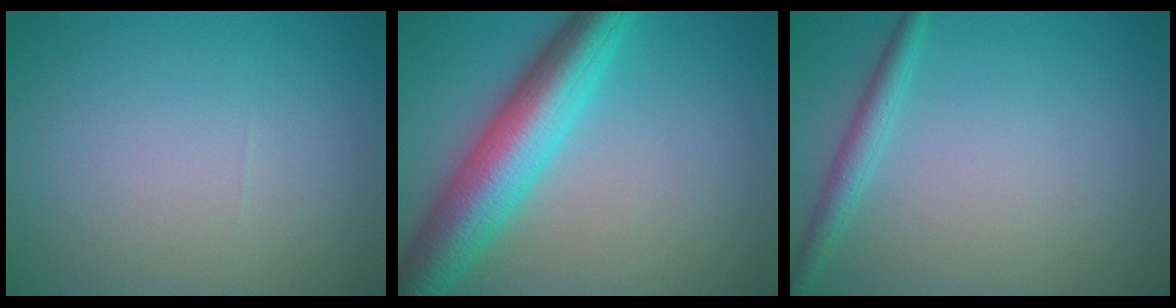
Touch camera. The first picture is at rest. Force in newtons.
{"total": 8.7, "press": 8.7, "slide": 0.3}
{"total": 2.0, "press": 2.0, "slide": 0.1}